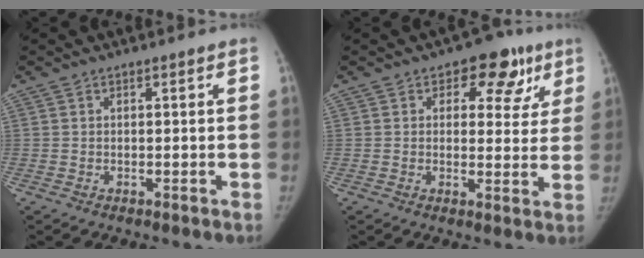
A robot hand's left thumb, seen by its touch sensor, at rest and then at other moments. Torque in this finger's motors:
{"motor_torque": [-0.16, 0.38, -0.07, 0.01, 0.05]}